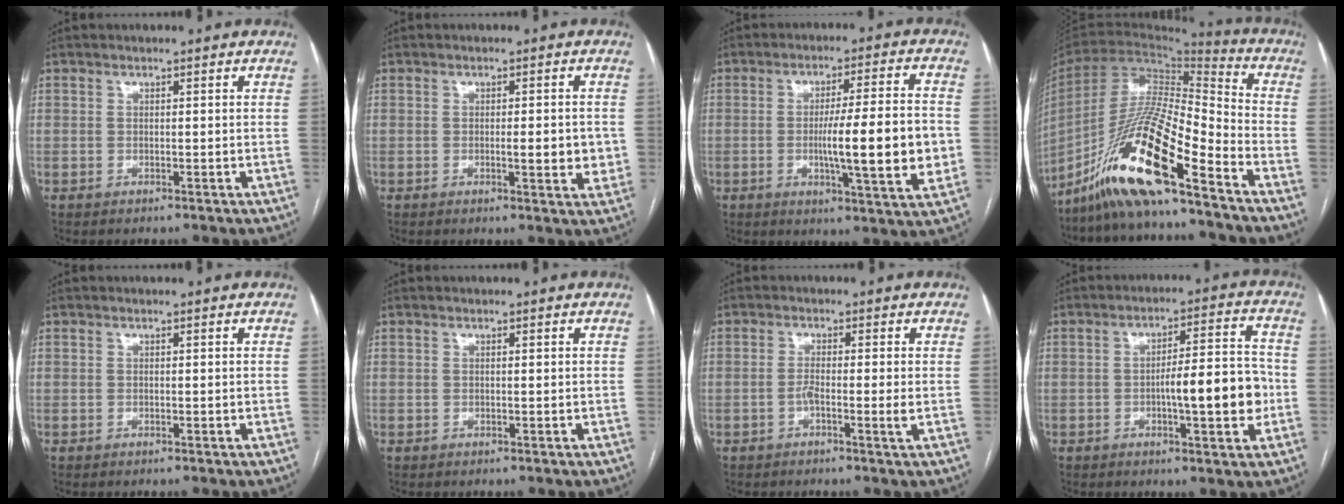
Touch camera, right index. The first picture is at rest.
{"total": 4.5, "force": [-0.4, 1.1, 4.3], "torque": [-0.058, -0.004, -0.005]}
{"total": 13.8, "force": [-1.9, 0.6, 13.6], "torque": [-0.208, -0.006, -0.030]}
{"total": 18.6, "force": [-12.4, 1.3, 13.8], "torque": [-0.285, -0.022, -0.234]}
{"total": 0.0}
{"total": 0.0}
{"total": 2.8, "force": [-0.8, -0.1, 2.7], "torque": [-0.049, -0.002, -0.016]}
{"total": 10.2, "force": [-2.0, 1.6, 9.9], "torque": [-0.149, 0.016, -0.027]}